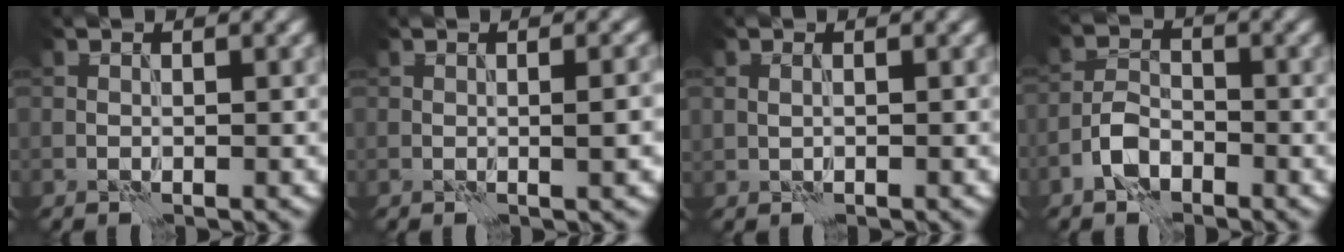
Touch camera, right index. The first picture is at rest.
{"total": 1.8, "force": [0.0, 0.1, 1.8], "torque": [-0.029, 0.001, 0.000]}
{"total": 0.7, "force": [0.1, 0.4, 0.5], "torque": [-0.011, -0.001, 0.004]}
{"total": 3.2, "force": [-2.0, 1.7, 1.9], "torque": [-0.033, 0.008, -0.046]}